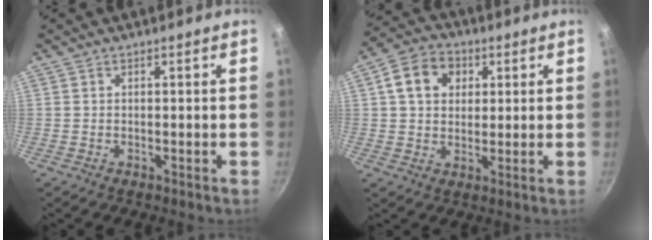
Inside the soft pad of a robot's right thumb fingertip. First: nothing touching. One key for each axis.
{"total": 9.5, "fx": 2.8, "fy": 7.4, "fz": 5.2, "tx": -0.068, "ty": 0.009, "tz": 0.036}